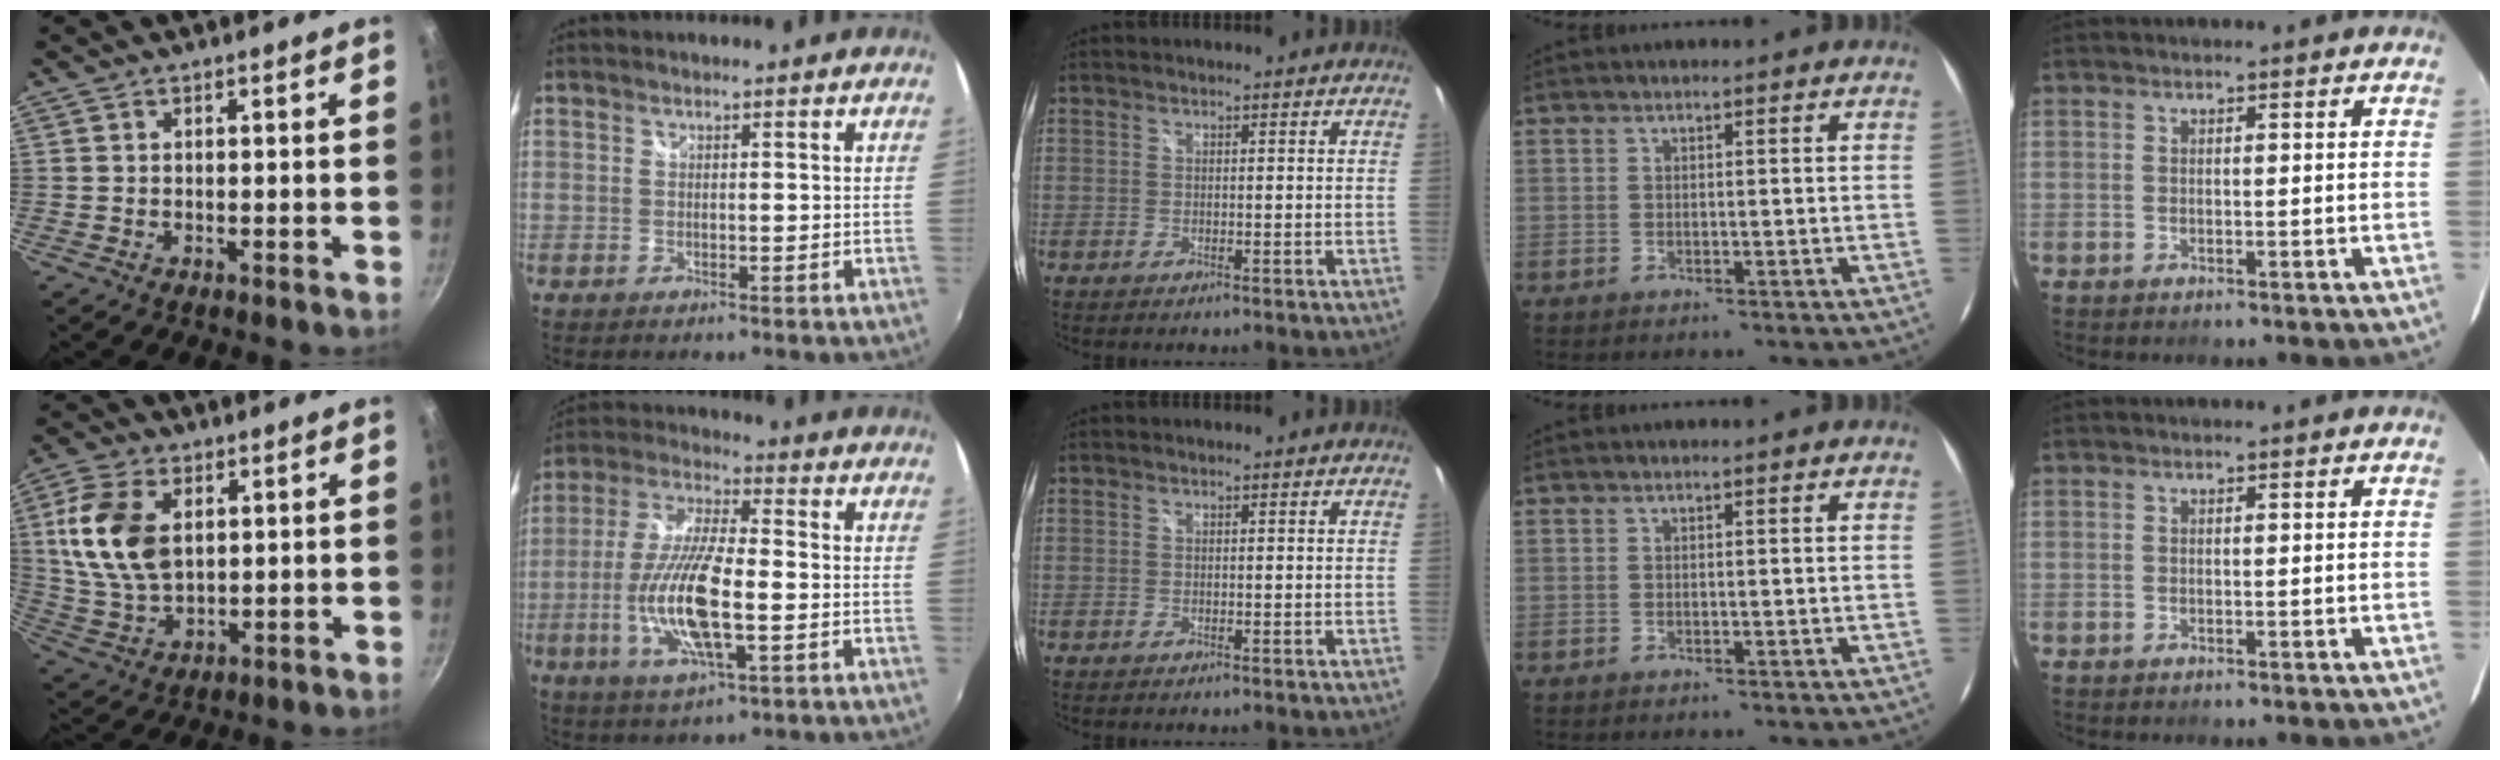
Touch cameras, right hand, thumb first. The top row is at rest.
{"thumb": {"total": 14.3, "force": [3.3, 8.8, 10.7], "torque": [-0.198, -0.009, 0.070]}, "index": {"total": 15.3, "force": [-3.5, 4.5, 14.2], "torque": [-0.292, -0.009, -0.067]}}